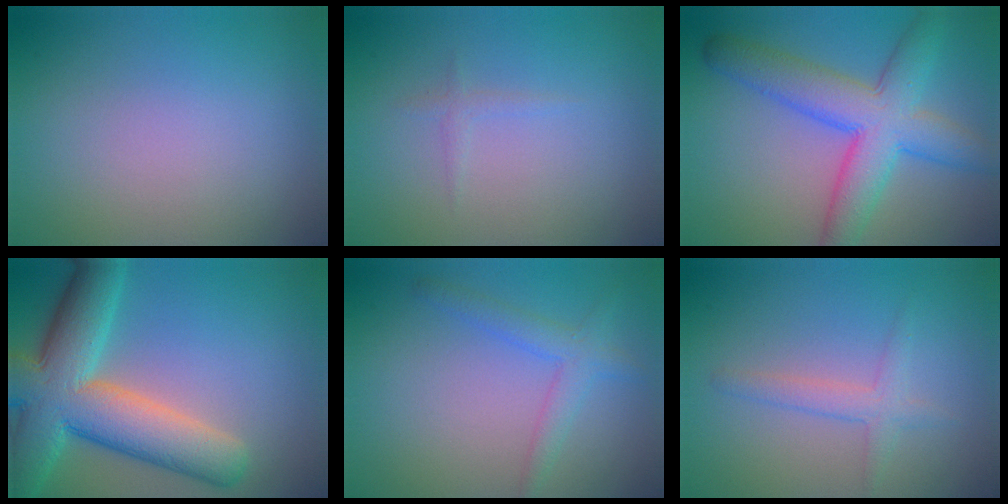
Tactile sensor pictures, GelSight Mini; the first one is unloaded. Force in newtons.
{"total": 0.7, "press": 0.7, "slide": 0.0}
{"total": 7.7, "press": 7.7, "slide": 0.2}
{"total": 11.1, "press": 11.1, "slide": 0.5}
{"total": 2.5, "press": 2.5, "slide": 0.1}
{"total": 2.0, "press": 2.0, "slide": 0.1}